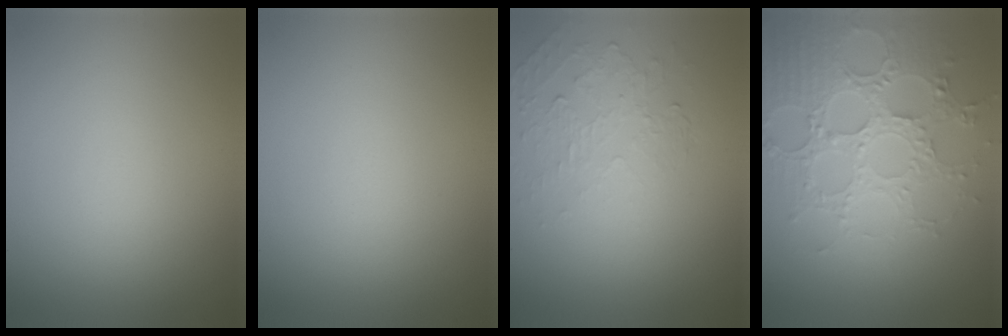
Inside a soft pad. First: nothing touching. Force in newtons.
{"total": 0.0}
{"total": 2.1, "press": 0.7, "slide": 2.0}
{"total": 5.2, "press": 4.9, "slide": 1.8}